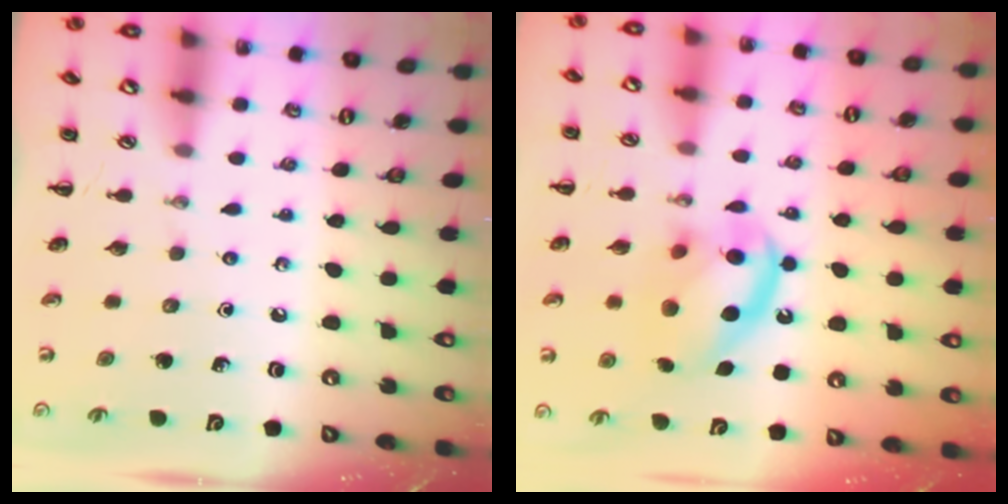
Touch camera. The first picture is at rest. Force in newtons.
{"total": 15.0, "press": 14.8, "slide": 2.5}